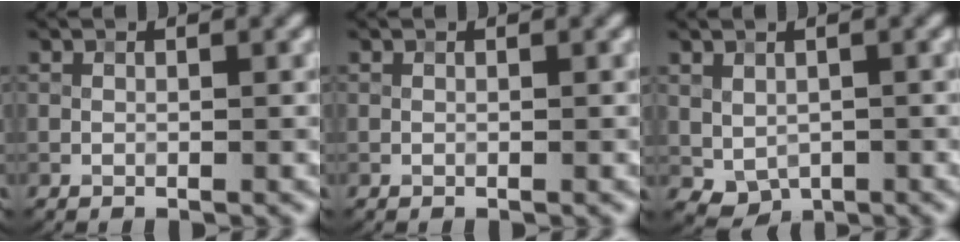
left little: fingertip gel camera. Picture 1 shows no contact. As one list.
[{"total": 0.0}, {"total": 2.3, "force": [0.0, 1.8, 1.4], "torque": [-0.022, -0.010, 0.011]}]